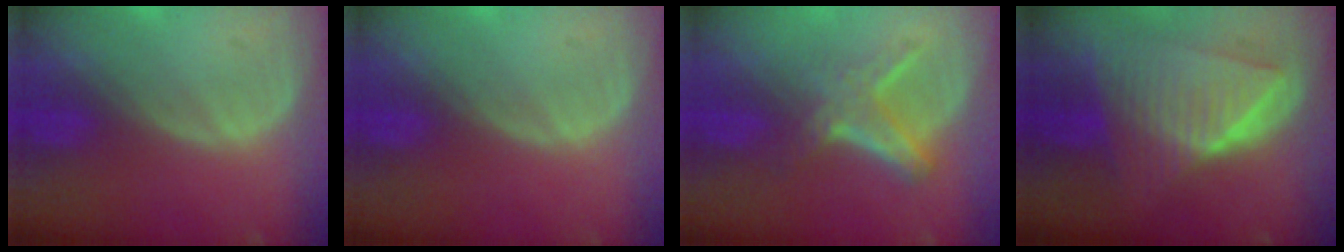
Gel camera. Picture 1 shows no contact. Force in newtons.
{"total": 0.0}
{"total": 6.0, "press": 5.1, "slide": 3.2}
{"total": 9.6, "press": 9.6, "slide": 0.8}